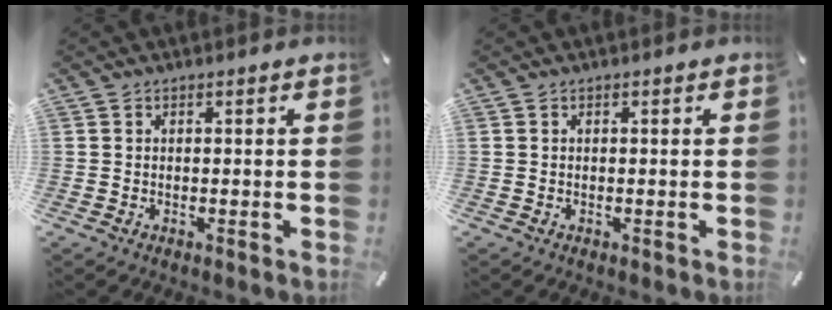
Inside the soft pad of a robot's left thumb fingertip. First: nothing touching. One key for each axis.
{"total": 0.0}